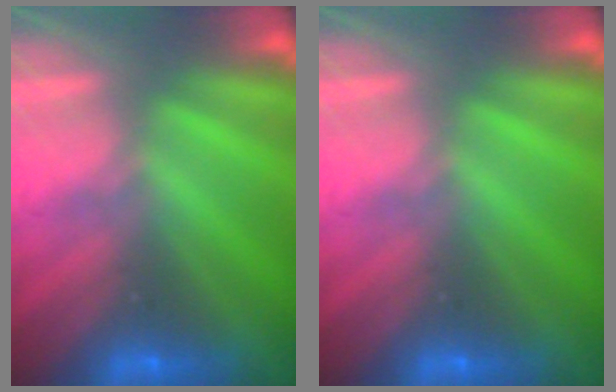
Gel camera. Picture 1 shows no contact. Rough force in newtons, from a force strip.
{"total": 0.0}